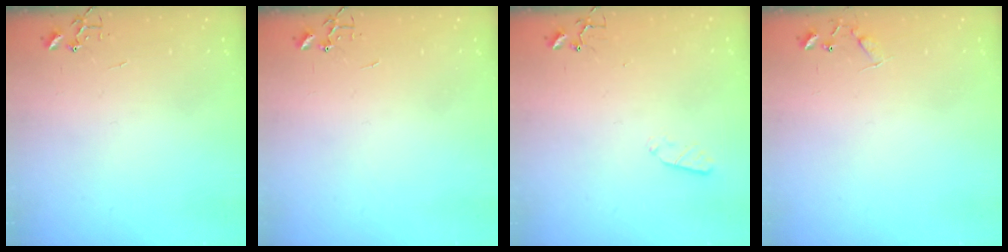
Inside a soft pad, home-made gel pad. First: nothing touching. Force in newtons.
{"total": 0.0}
{"total": 3.2, "press": 3.1, "slide": 0.5}
{"total": 6.5, "press": 6.5, "slide": 0.6}